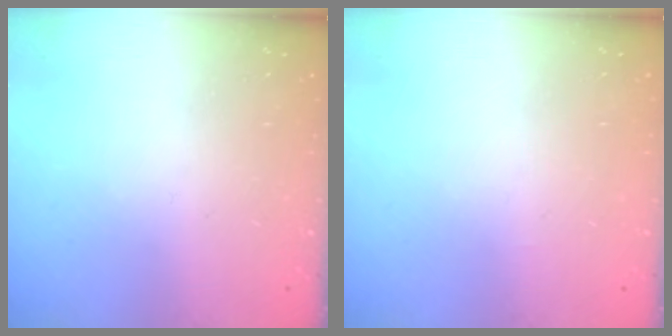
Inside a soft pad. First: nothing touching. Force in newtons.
{"total": 0.0}